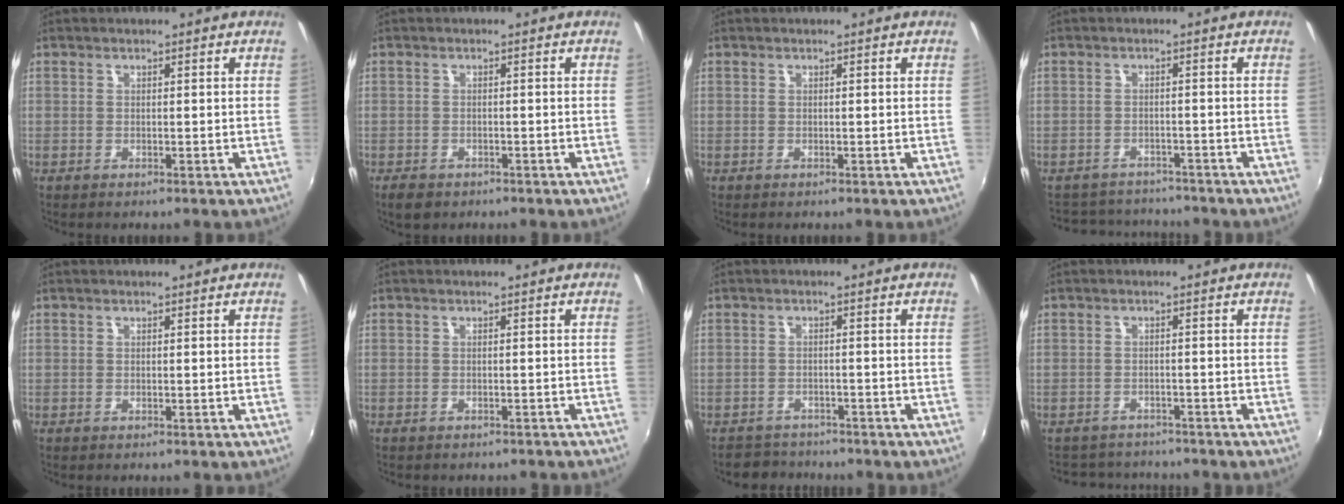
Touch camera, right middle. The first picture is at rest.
{"total": 3.2, "force": [-2.2, 2.0, 1.4], "torque": [-0.036, -0.008, -0.036]}
{"total": 0.0}
{"total": 8.2, "force": [-7.5, 3.0, 1.4], "torque": [-0.041, 0.014, -0.112]}
{"total": 0.0}
{"total": 3.0, "force": [-2.7, 1.1, 0.9], "torque": [-0.018, -0.012, -0.032]}
{"total": 4.7, "force": [-4.3, 1.9, 0.2], "torque": [-0.021, -0.002, -0.073]}
{"total": 6.8, "force": [-6.3, 2.5, 0.9], "torque": [-0.032, 0.004, -0.096]}